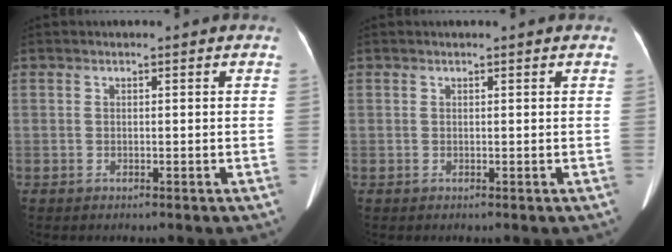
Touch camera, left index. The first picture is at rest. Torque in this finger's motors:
{"motor_torque": [-0.01, 0.02, -0.01, -0.01]}